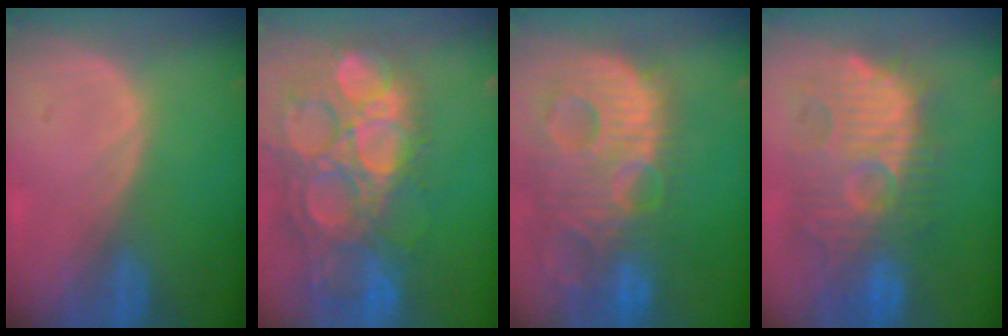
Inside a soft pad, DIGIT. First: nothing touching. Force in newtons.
{"total": 15.7, "press": 13.0, "slide": 8.8}
{"total": 14.1, "press": 12.2, "slide": 7.0}
{"total": 11.7, "press": 11.5, "slide": 2.4}